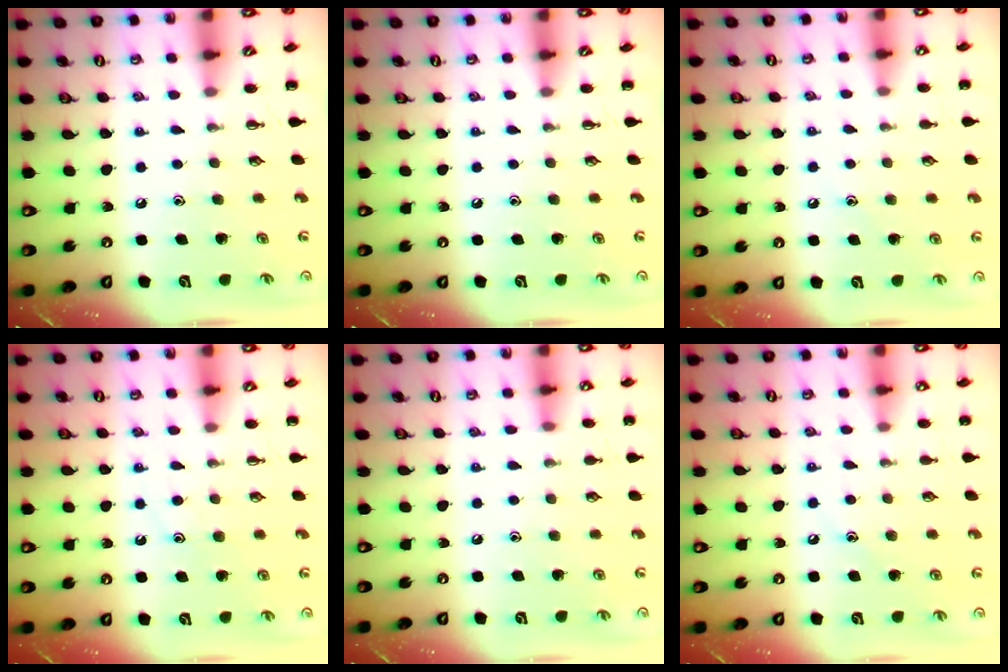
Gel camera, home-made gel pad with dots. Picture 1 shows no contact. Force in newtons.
{"total": 0.0}
{"total": 6.1, "press": 5.8, "slide": 1.8}
{"total": 8.0, "press": 8.0, "slide": 1.0}
{"total": 6.9, "press": 6.6, "slide": 1.8}
{"total": 7.1, "press": 6.9, "slide": 1.6}